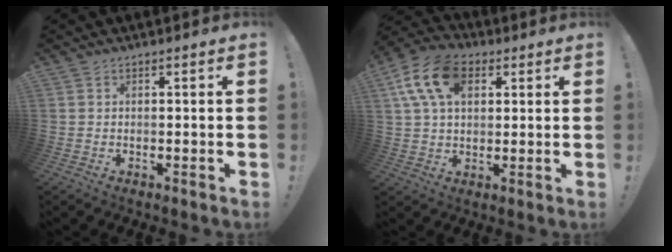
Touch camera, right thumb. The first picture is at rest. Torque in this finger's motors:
{"motor_torque": [0.19, 0.51, 1.02, 0.36, 0.07]}